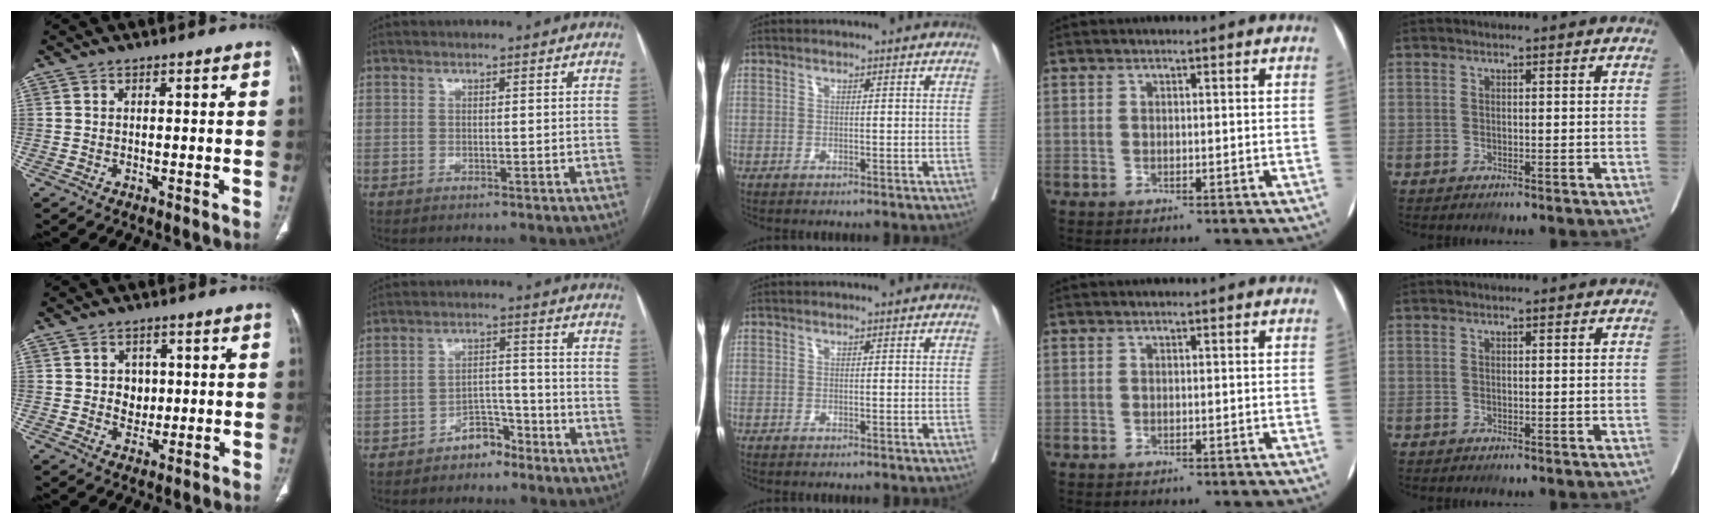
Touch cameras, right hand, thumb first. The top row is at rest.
{"thumb": {"total": 4.0, "force": [0.5, 3.4, 2.0], "torque": [-0.007, -0.002, 0.010]}, "index": {"total": 4.7, "force": [-3.6, 2.5, 1.8], "torque": [-0.022, 0.016, -0.059]}}